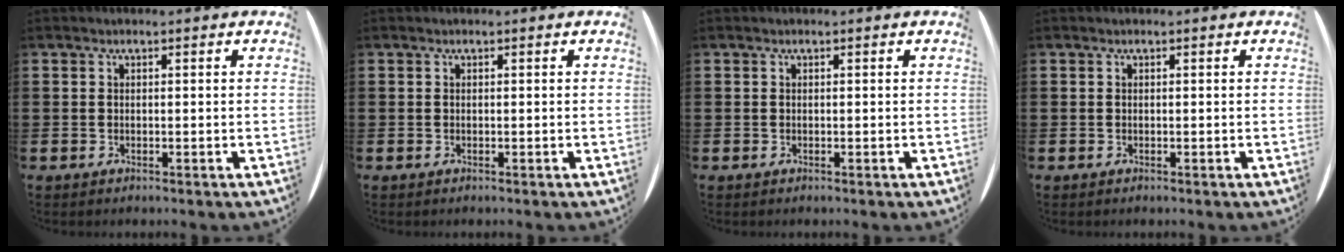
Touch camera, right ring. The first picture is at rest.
{"total": 0.0}
{"total": 0.0}
{"total": 0.0}